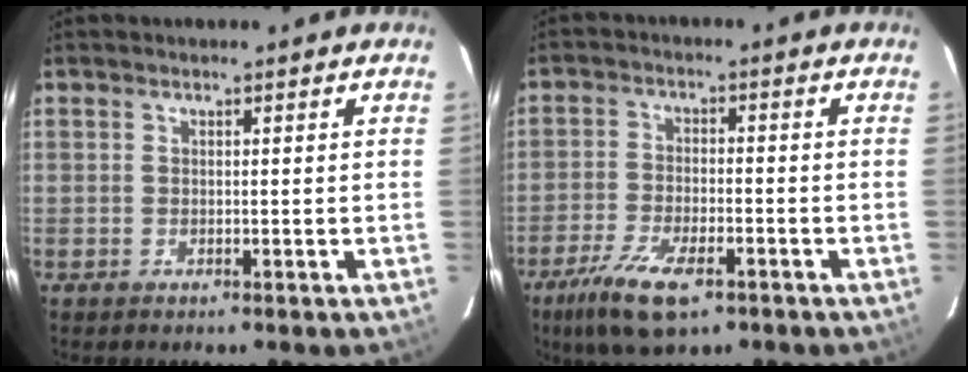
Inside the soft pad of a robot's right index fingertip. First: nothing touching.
{"total": 10.9, "force": [-6.7, 4.2, 7.5], "torque": [-0.177, -0.027, -0.124]}